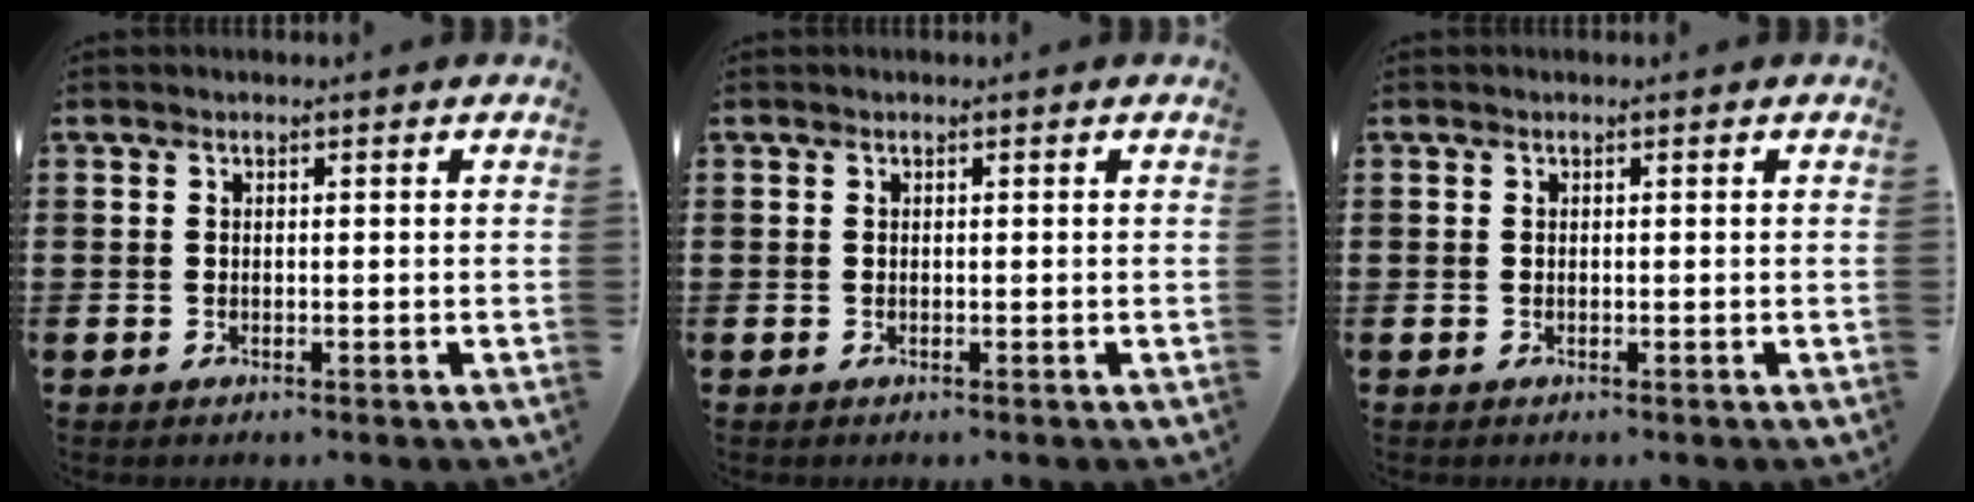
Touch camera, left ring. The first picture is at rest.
{"total": 0.0}
{"total": 0.0}